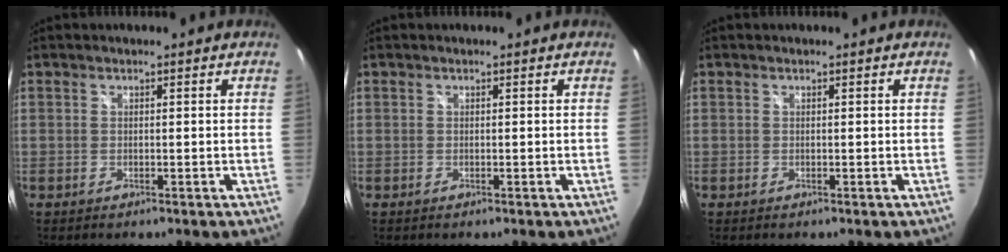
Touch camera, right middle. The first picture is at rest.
{"total": 0.0}
{"total": 0.0}